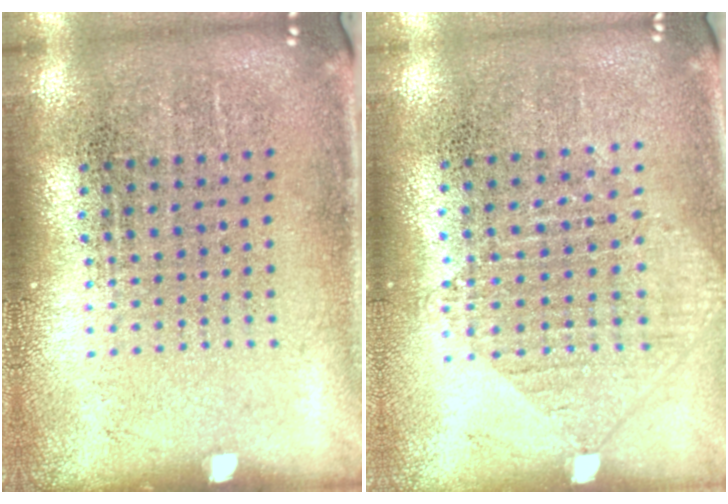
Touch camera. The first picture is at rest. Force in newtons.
{"total": 1.0, "press": 0.9, "slide": 0.4}